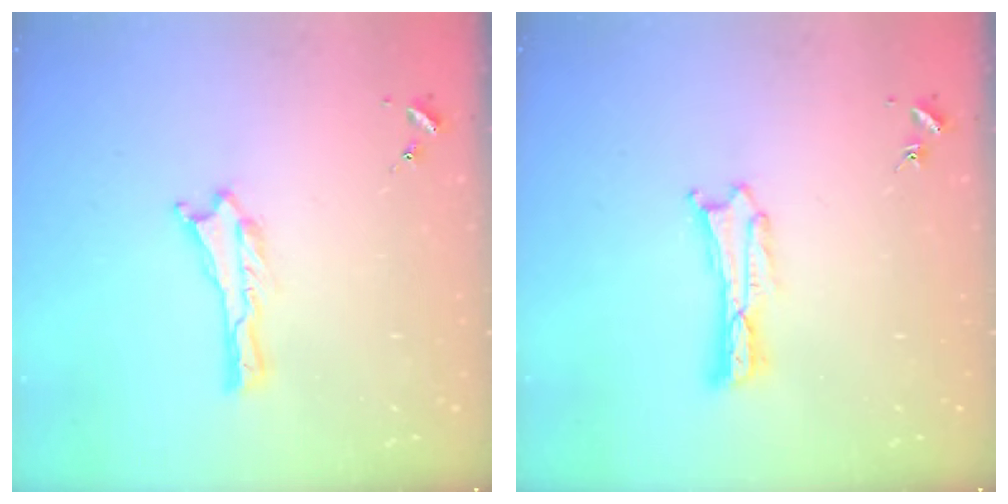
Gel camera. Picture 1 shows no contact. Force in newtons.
{"total": 0.6, "press": 0.6, "slide": 0.2}